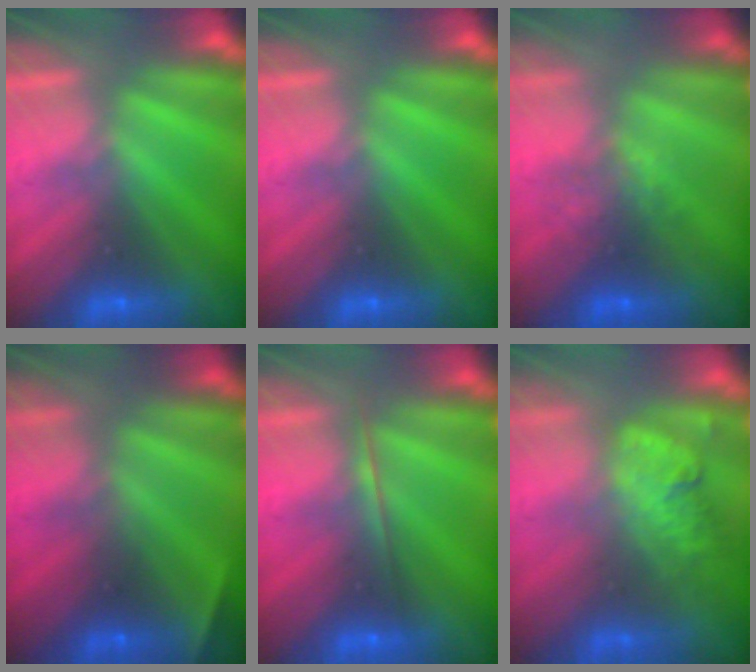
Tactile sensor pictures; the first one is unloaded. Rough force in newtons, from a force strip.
{"total": 0.0}
{"total": 3.8}
{"total": 2.0}
{"total": 1.8}
{"total": 2.4}